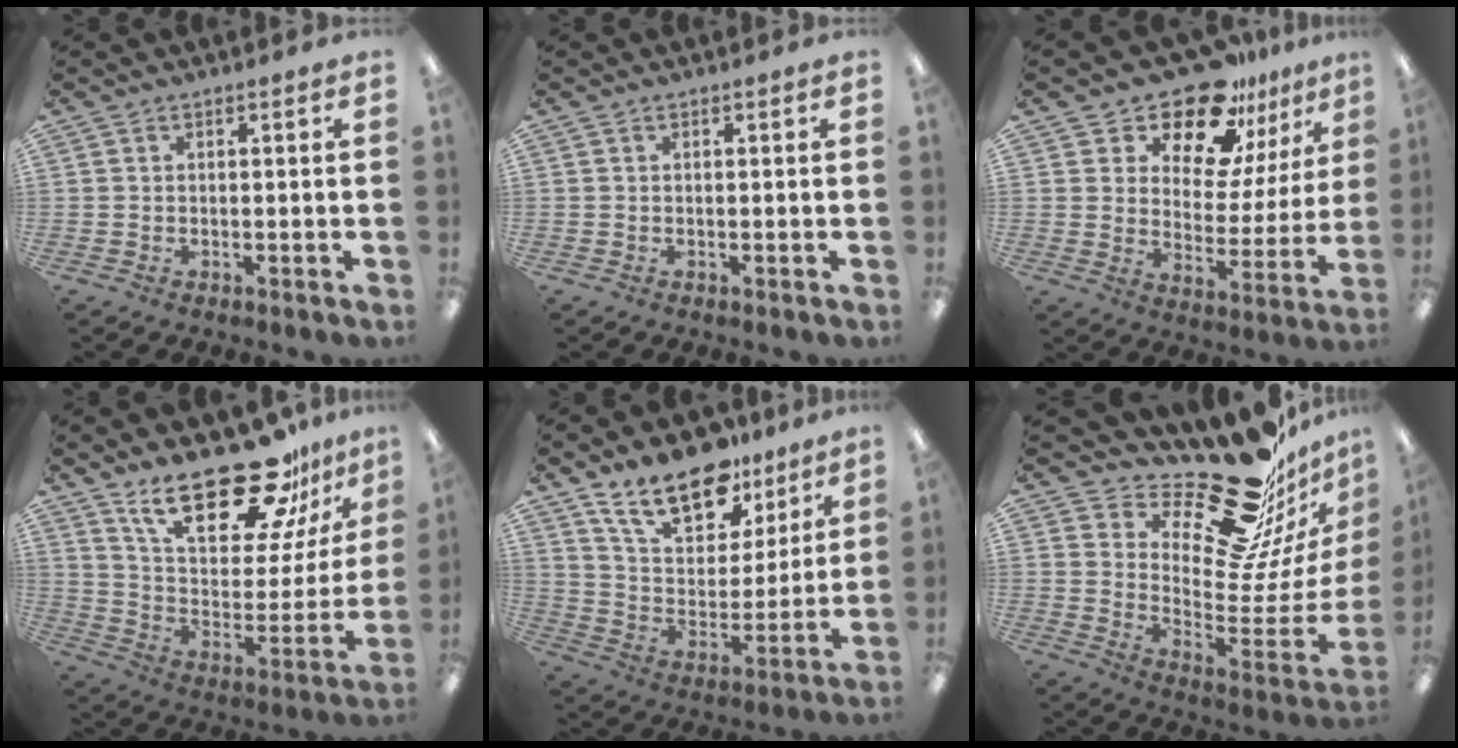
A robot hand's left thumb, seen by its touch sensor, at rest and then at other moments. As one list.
[{"total": 0.0}, {"total": 17.6, "force": [14.4, 7.1, 7.2], "torque": [-0.126, -0.108, 0.252]}, {"total": 24.7, "force": [17.7, 9.1, 14.6], "torque": [-0.232, -0.111, 0.303]}, {"total": 18.3, "force": [13.3, 8.9, 9.0], "torque": [-0.161, -0.071, 0.238]}, {"total": 24.9, "force": [19.4, 9.1, 12.7], "torque": [-0.160, -0.153, 0.329]}]